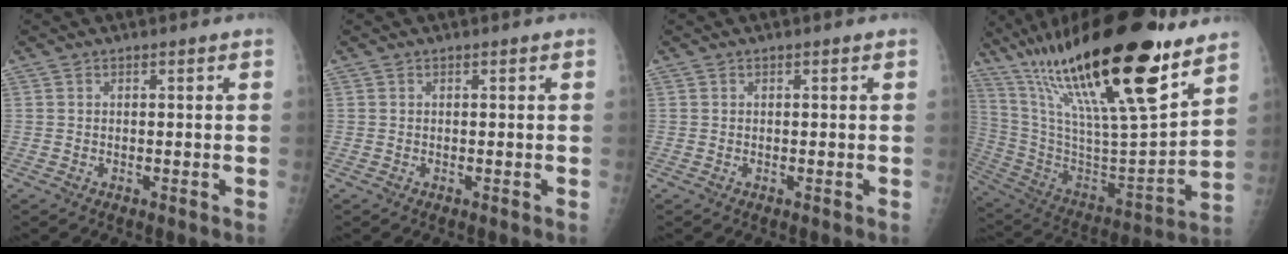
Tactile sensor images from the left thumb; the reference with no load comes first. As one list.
[{"total": 0.0}, {"total": 0.0}, {"total": 33.1, "force": [20.9, 6.9, 24.7], "torque": [-0.425, -0.057, 0.362]}]